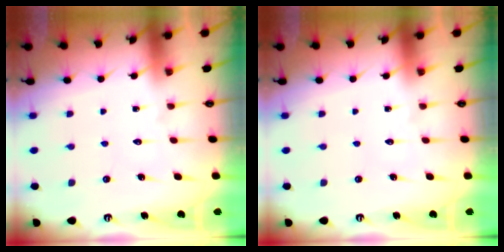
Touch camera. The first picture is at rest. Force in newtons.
{"total": 0.0}